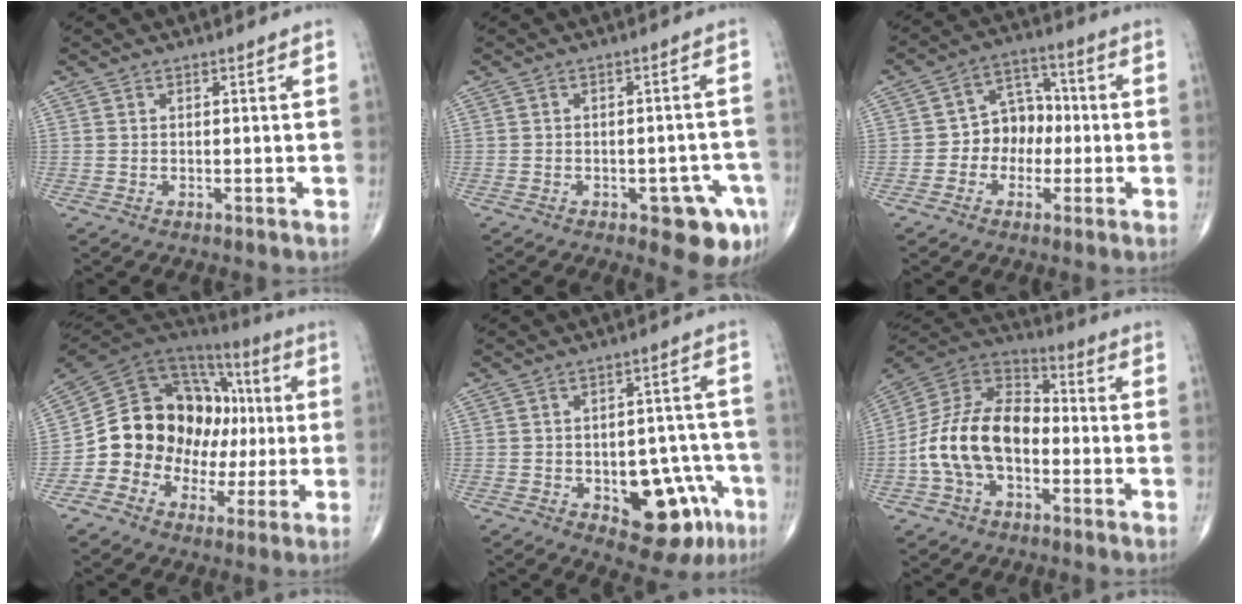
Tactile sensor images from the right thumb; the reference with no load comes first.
{"total": 8.2, "force": [-3.9, 3.5, 6.3], "torque": [-0.048, 0.016, -0.044]}
{"total": 8.7, "force": [-1.2, 6.9, 5.1], "torque": [-0.036, 0.036, -0.033]}
{"total": 20.4, "force": [-1.0, 16.2, 12.2], "torque": [-0.156, 0.056, -0.009]}
{"total": 14.1, "force": [-5.8, 7.6, 10.3], "torque": [-0.083, 0.044, -0.064]}
{"total": 16.5, "force": [-3.3, 10.4, 12.4], "torque": [-0.220, 0.042, -0.067]}